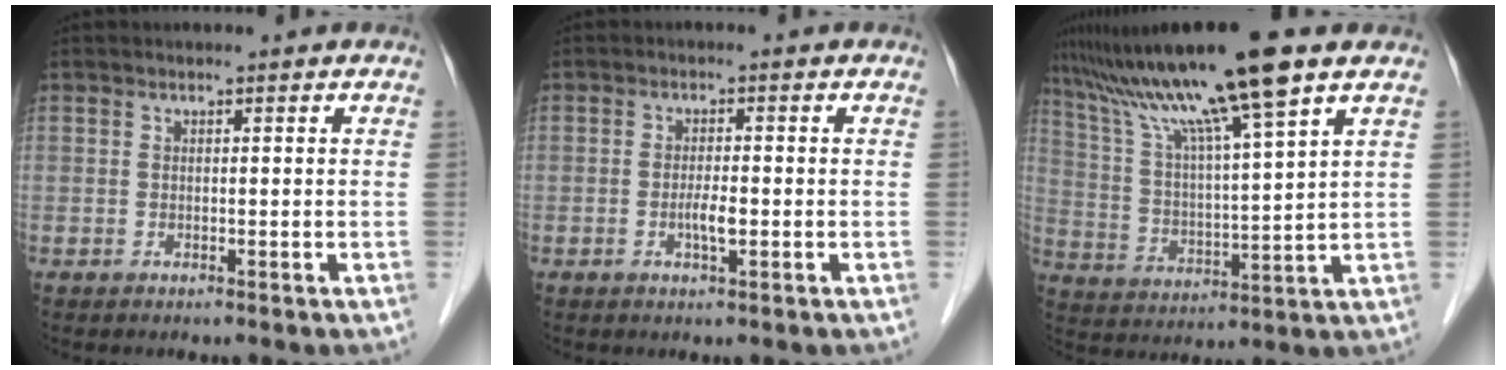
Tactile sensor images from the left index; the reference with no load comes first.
{"total": 2.7, "force": [-0.8, 0.5, 2.5], "torque": [-0.050, 0.000, -0.013]}
{"total": 16.5, "force": [11.6, -0.8, 11.6], "torque": [-0.205, 0.018, 0.203]}